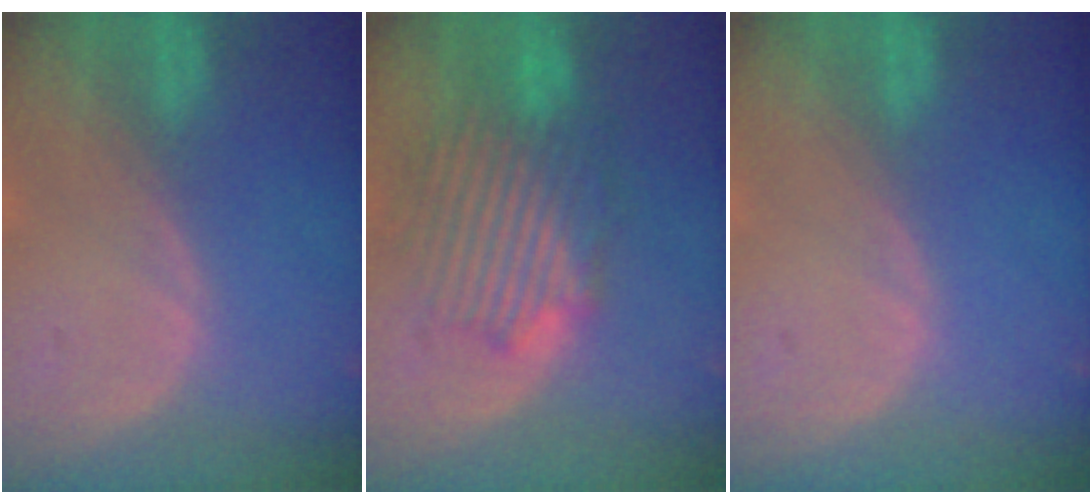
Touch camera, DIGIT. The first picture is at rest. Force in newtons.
{"total": 8.6, "press": 8.5, "slide": 1.6}
{"total": 0.0}